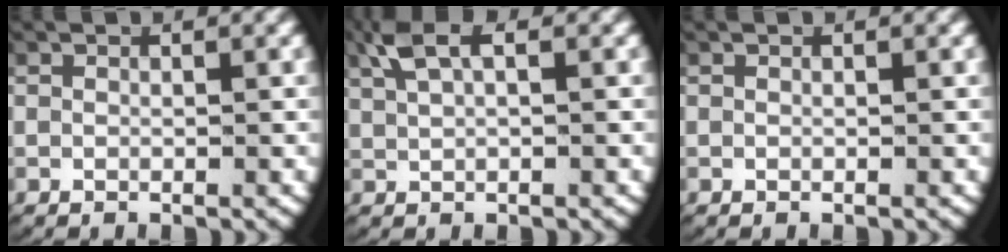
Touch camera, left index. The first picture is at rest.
{"total": 3.3, "force": [1.9, 1.2, 2.5], "torque": [-0.060, 0.011, 0.036]}
{"total": 0.0}